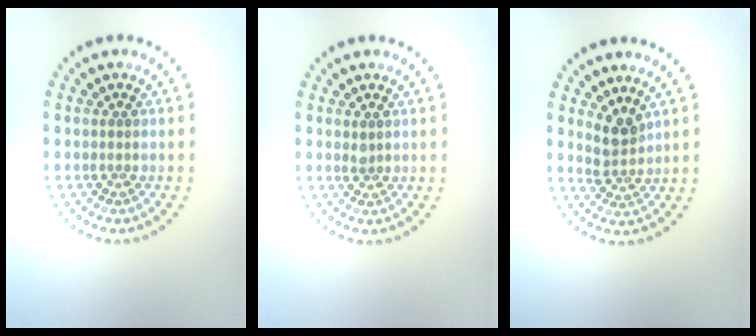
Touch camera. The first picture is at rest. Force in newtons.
{"total": 0.6, "press": 0.5, "slide": 0.2}
{"total": 2.4, "press": 1.8, "slide": 1.5}